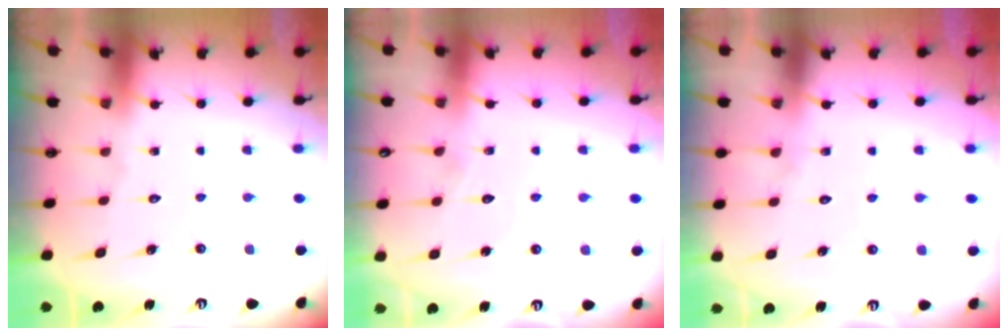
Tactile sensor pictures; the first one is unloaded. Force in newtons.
{"total": 5.4, "press": 5.4, "slide": 0.5}
{"total": 4.2, "press": 4.2, "slide": 0.4}